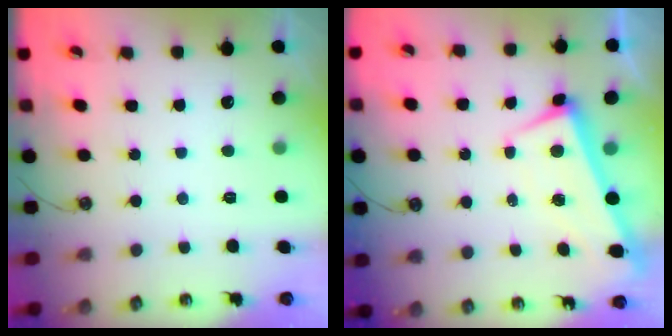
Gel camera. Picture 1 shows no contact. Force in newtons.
{"total": 1.3, "press": 0.5, "slide": 1.2}